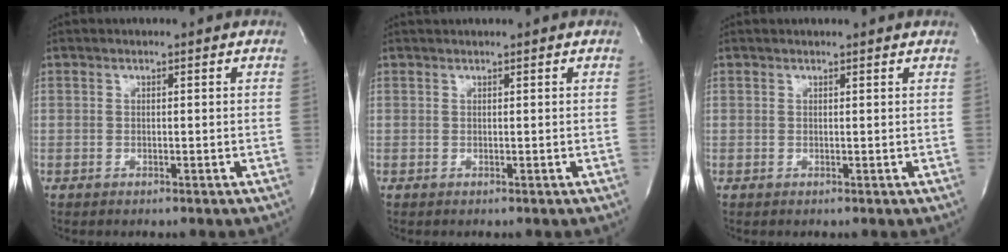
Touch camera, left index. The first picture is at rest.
{"total": 1.2, "force": [1.1, -0.2, 0.3], "torque": [-0.003, 0.018, 0.025]}
{"total": 2.3, "force": [2.2, 0.1, 0.6], "torque": [-0.011, 0.011, 0.023]}